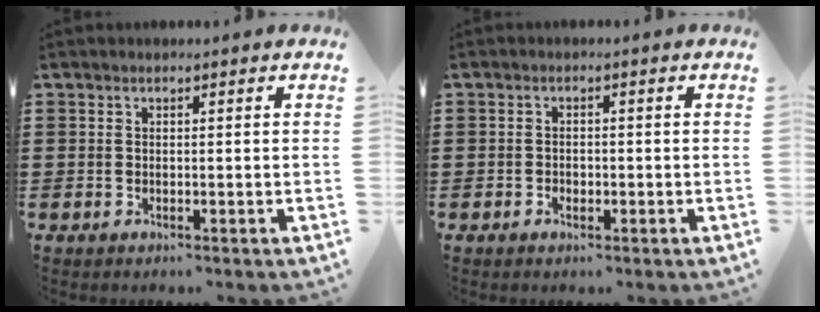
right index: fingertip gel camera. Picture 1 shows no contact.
{"total": 1.3, "force": [-0.6, 0.8, 0.9], "torque": [-0.018, 0.000, -0.012]}